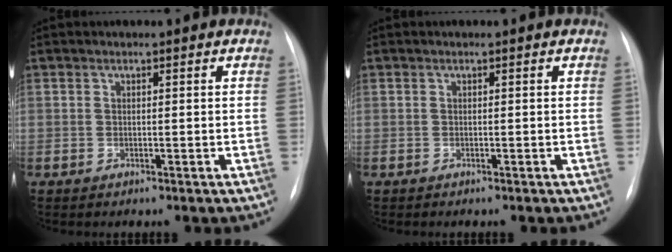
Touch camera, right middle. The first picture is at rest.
{"total": 0.0}